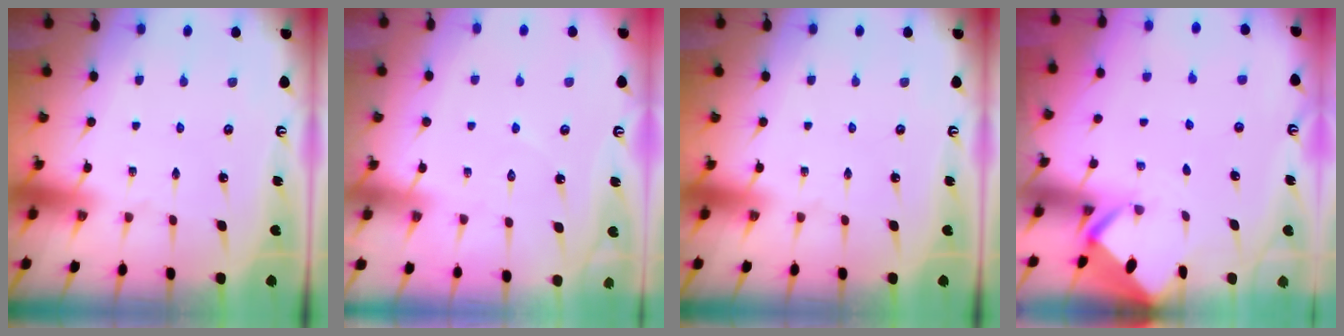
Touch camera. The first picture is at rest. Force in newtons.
{"total": 4.2, "press": 4.2, "slide": 0.4}
{"total": 0.0}
{"total": 2.0, "press": 2.0, "slide": 0.2}